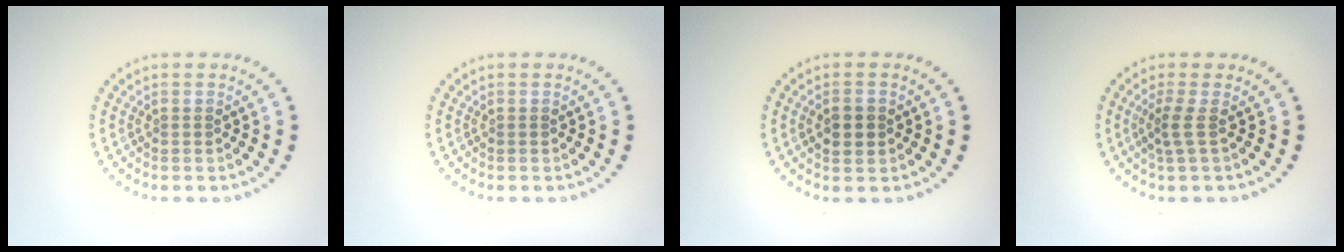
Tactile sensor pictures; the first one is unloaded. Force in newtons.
{"total": 0.0}
{"total": 2.6, "press": 2.6, "slide": 0.2}
{"total": 1.8, "press": 1.1, "slide": 1.4}